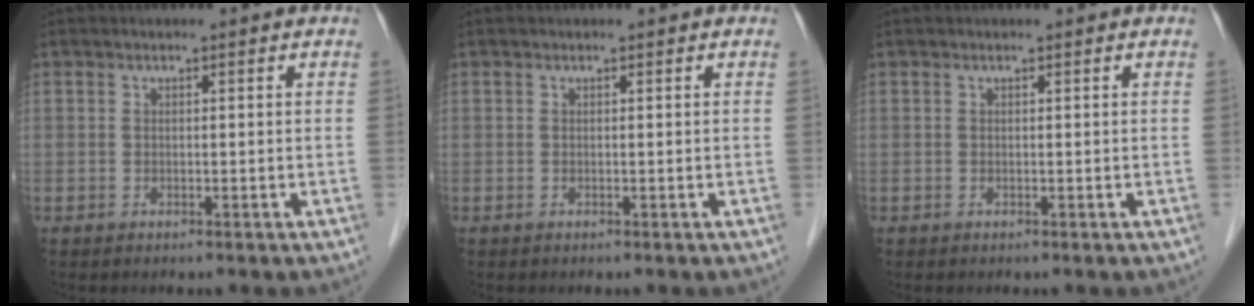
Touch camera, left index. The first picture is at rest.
{"total": 0.0}
{"total": 0.0}